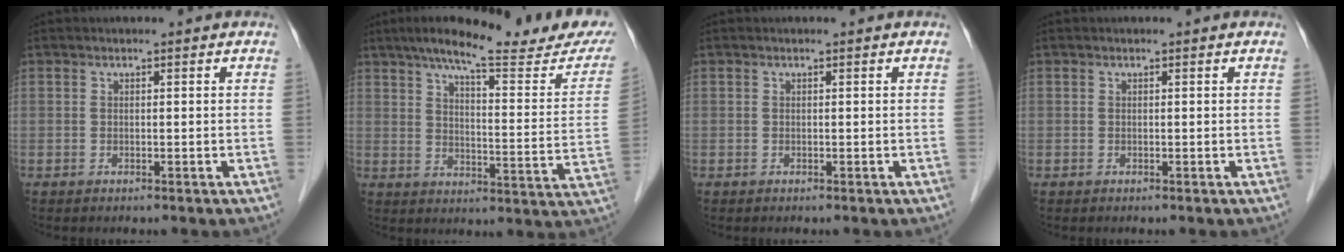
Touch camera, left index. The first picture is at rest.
{"total": 22.5, "force": [18.7, 2.8, 12.1], "torque": [-0.169, -0.025, 0.237]}
{"total": 0.0}
{"total": 0.0}